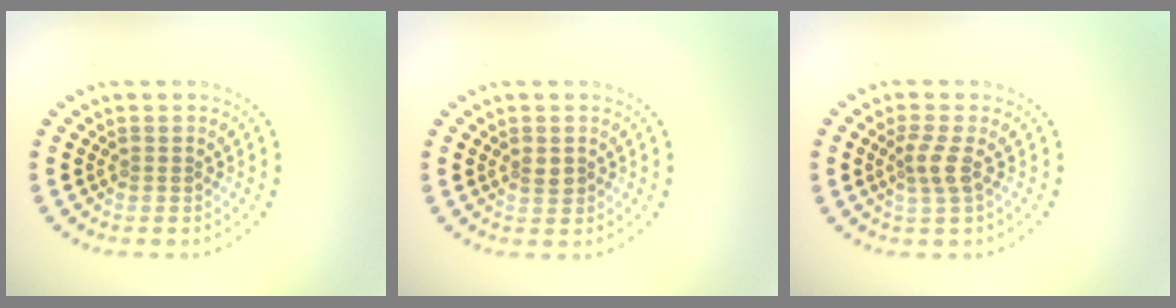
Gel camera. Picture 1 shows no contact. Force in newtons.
{"total": 1.0, "press": 1.0, "slide": 0.2}
{"total": 2.0, "press": 1.6, "slide": 1.2}